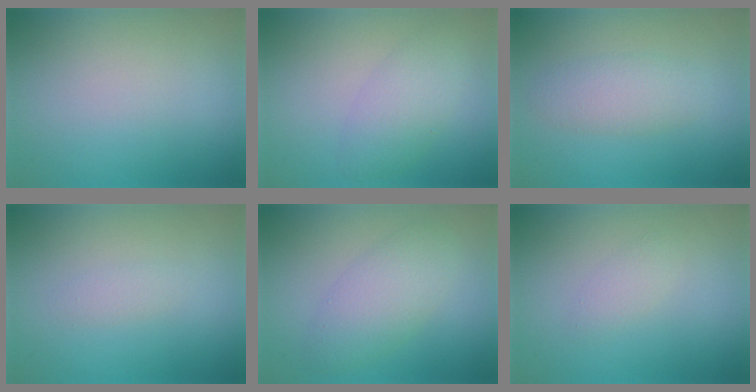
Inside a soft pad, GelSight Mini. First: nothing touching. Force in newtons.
{"total": 3.3, "press": 3.3, "slide": 0.2}
{"total": 2.7, "press": 2.7, "slide": 0.1}
{"total": 0.9, "press": 0.9, "slide": 0.0}
{"total": 3.7, "press": 3.7, "slide": 0.1}
{"total": 1.1, "press": 1.1, "slide": 0.1}